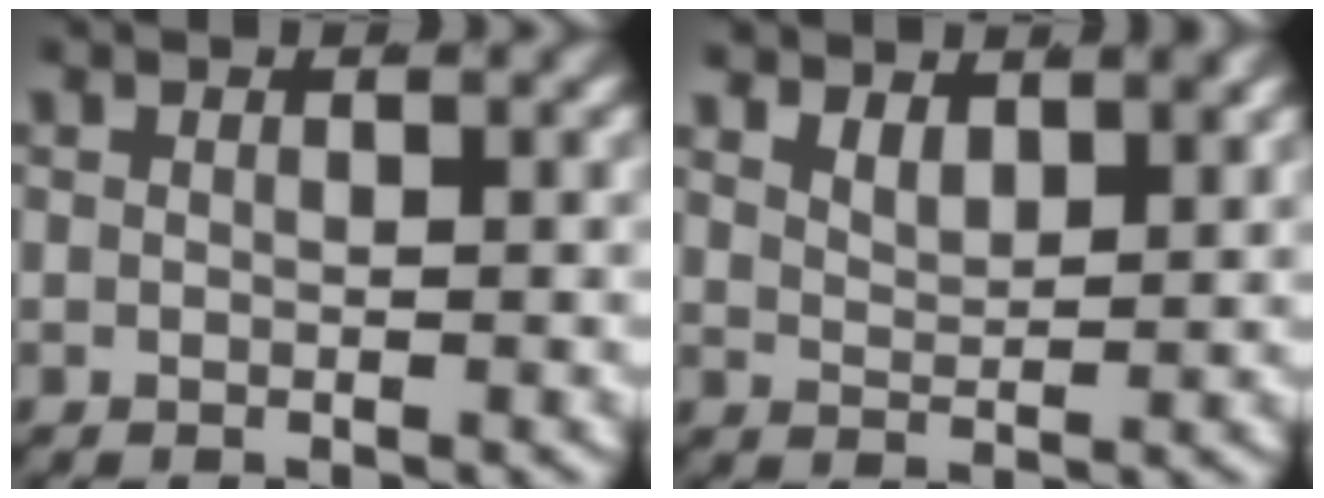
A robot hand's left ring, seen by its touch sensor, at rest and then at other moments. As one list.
[{"total": 2.6, "force": [2.0, 0.9, 1.5], "torque": [-0.037, -0.016, 0.046]}]